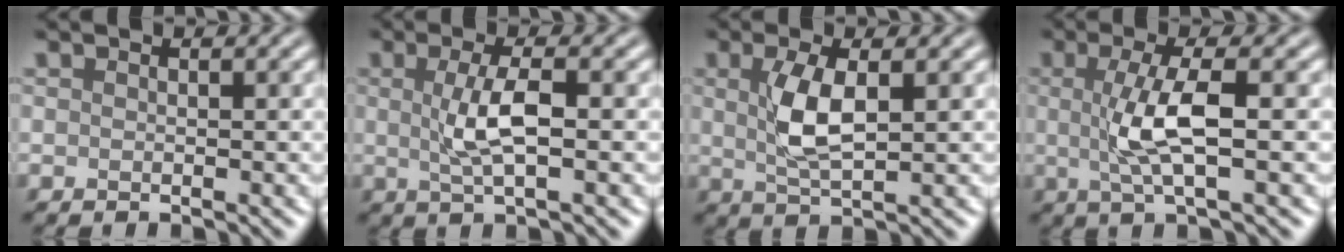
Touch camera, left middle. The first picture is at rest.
{"total": 3.6, "force": [0.2, 0.9, 3.5], "torque": [-0.075, 0.002, 0.004]}
{"total": 3.9, "force": [0.7, 1.4, 3.6], "torque": [-0.081, -0.001, 0.016]}
{"total": 4.7, "force": [0.1, 1.0, 4.6], "torque": [-0.094, 0.002, 0.004]}